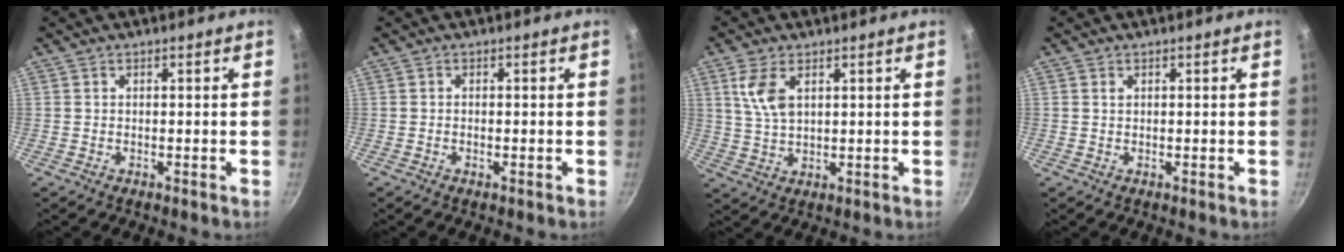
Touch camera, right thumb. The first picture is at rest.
{"total": 0.6, "force": [-0.2, 0.2, 0.4], "torque": [-0.008, 0.002, -0.004]}
{"total": 6.5, "force": [2.6, 3.3, 4.9], "torque": [-0.094, -0.013, 0.057]}
{"total": 0.5, "force": [0.3, 0.3, 0.3], "torque": [-0.006, 0.000, 0.007]}